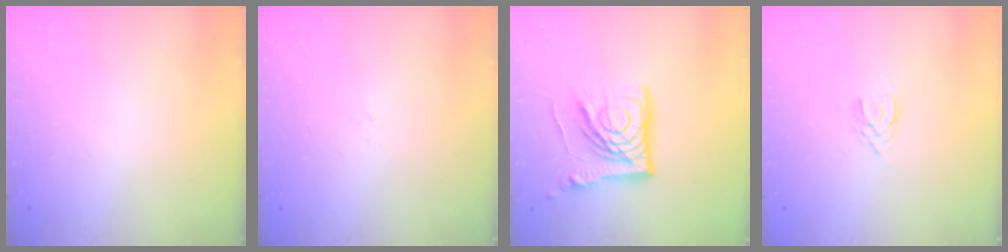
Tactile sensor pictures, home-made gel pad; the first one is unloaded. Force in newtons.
{"total": 0.9, "press": 0.8, "slide": 0.4}
{"total": 15.2, "press": 15.1, "slide": 1.4}
{"total": 2.4, "press": 2.3, "slide": 0.4}